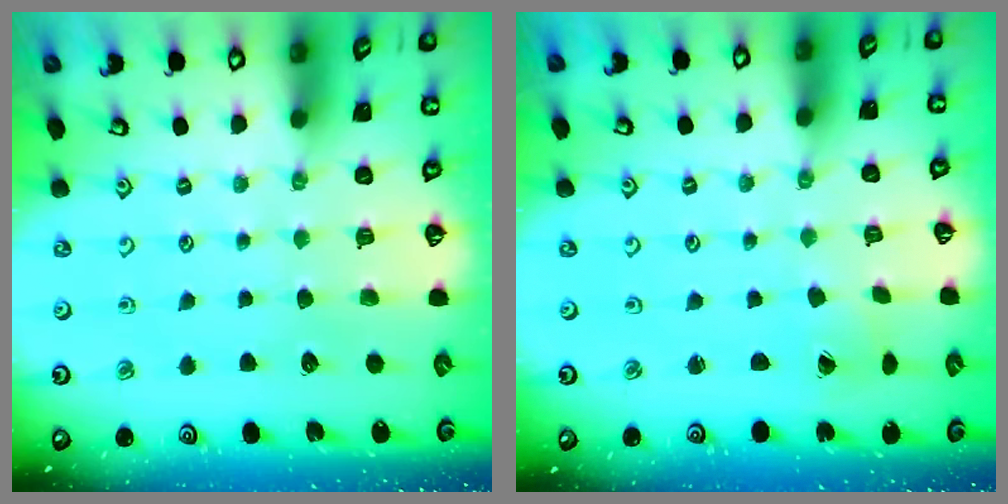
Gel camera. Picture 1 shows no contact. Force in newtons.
{"total": 1.0, "press": 1.0, "slide": 0.1}